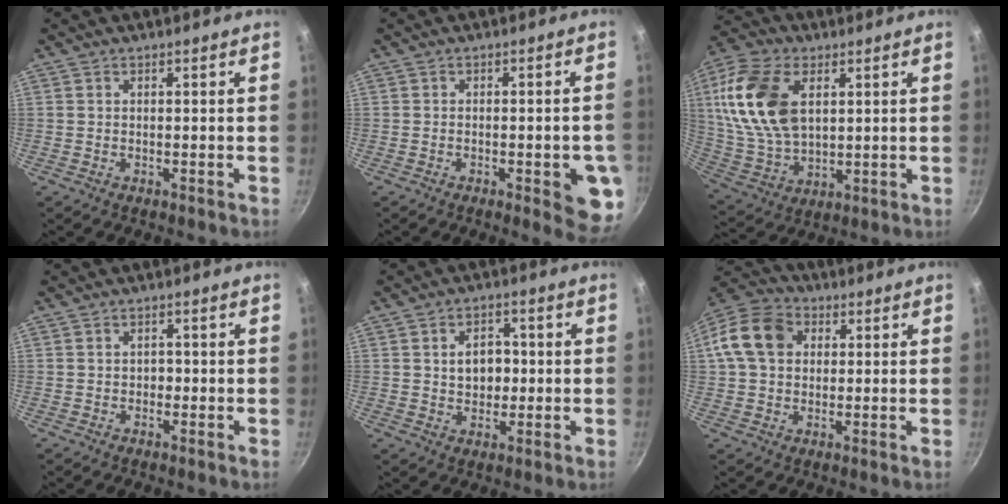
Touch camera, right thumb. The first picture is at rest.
{"total": 8.9, "force": [-2.6, 2.8, 8.1], "torque": [-0.070, 0.007, -0.030]}
{"total": 19.3, "force": [5.0, 11.8, 14.4], "torque": [-0.271, -0.010, 0.101]}
{"total": 1.2, "force": [-0.3, 1.0, 0.6], "torque": [-0.005, 0.005, -0.005]}
{"total": 6.3, "force": [0.4, 4.8, 4.1], "torque": [-0.040, 0.005, 0.006]}
{"total": 12.3, "force": [2.3, 9.6, 7.2], "torque": [-0.115, 0.023, 0.023]}